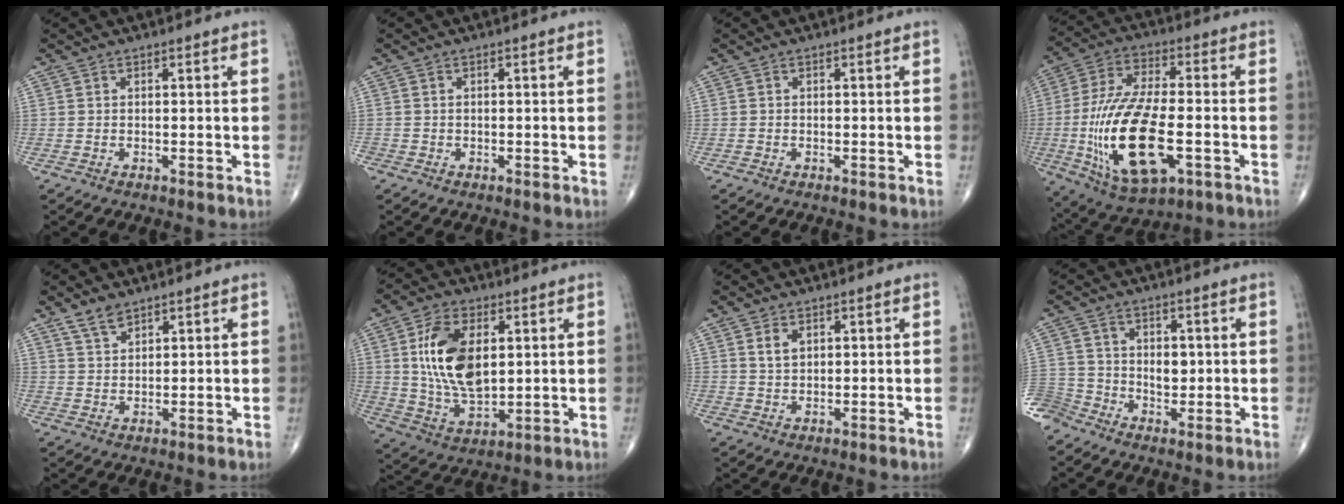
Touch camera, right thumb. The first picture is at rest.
{"total": 0.6, "force": [-0.3, 0.5, 0.1], "torque": [0.002, 0.003, -0.010]}
{"total": 0.0}
{"total": 21.6, "force": [-4.8, 9.3, 18.9], "torque": [-0.385, 0.010, -0.070]}
{"total": 3.6, "force": [2.8, 1.7, 1.5], "torque": [-0.022, -0.014, 0.057]}
{"total": 15.2, "force": [3.1, 8.5, 12.3], "torque": [-0.216, -0.015, 0.063]}
{"total": 2.8, "force": [1.2, 1.8, 1.8], "torque": [-0.027, -0.006, 0.024]}
{"total": 7.3, "force": [-2.4, 6.1, 3.1], "torque": [-0.044, 0.017, -0.049]}